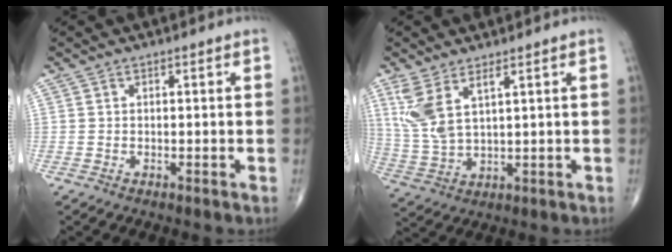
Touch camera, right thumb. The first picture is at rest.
{"total": 8.2, "force": [3.9, 3.0, 6.6], "torque": [-0.152, -0.016, 0.093]}